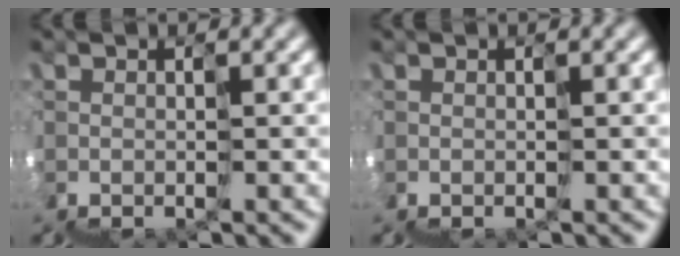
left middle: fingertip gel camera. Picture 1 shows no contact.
{"total": 0.0}